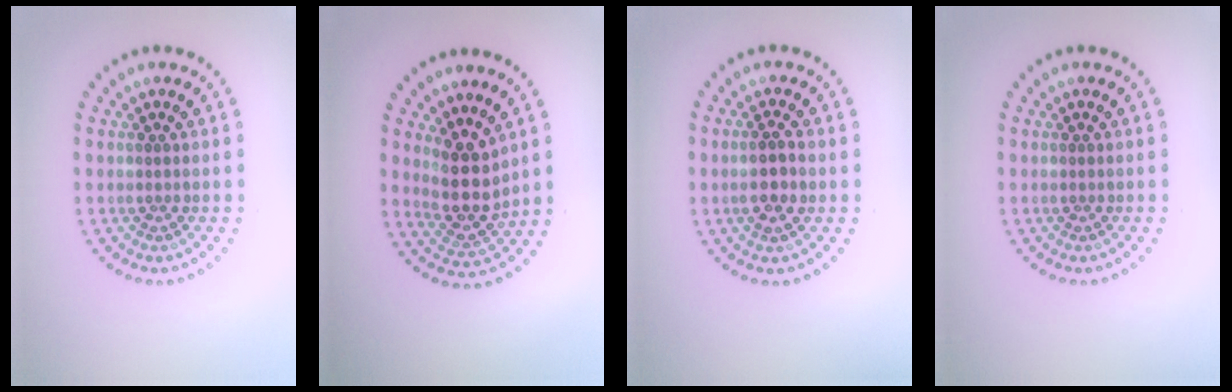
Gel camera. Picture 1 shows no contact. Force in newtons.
{"total": 4.0, "press": 3.3, "slide": 2.2}
{"total": 1.9, "press": 1.9, "slide": 0.5}
{"total": 0.0}